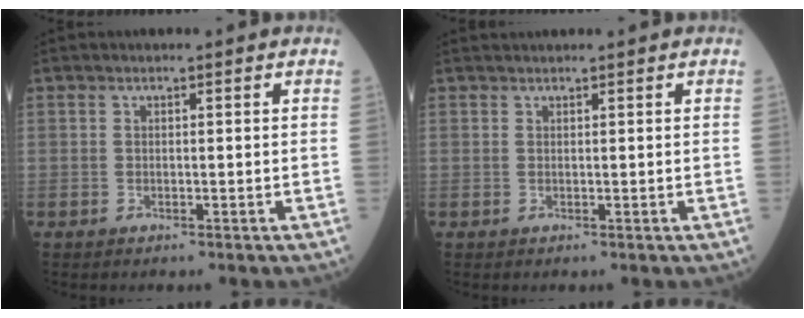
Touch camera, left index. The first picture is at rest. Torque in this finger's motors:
{"motor_torque": [-0.06, 0.21, -0.04, 0.01]}